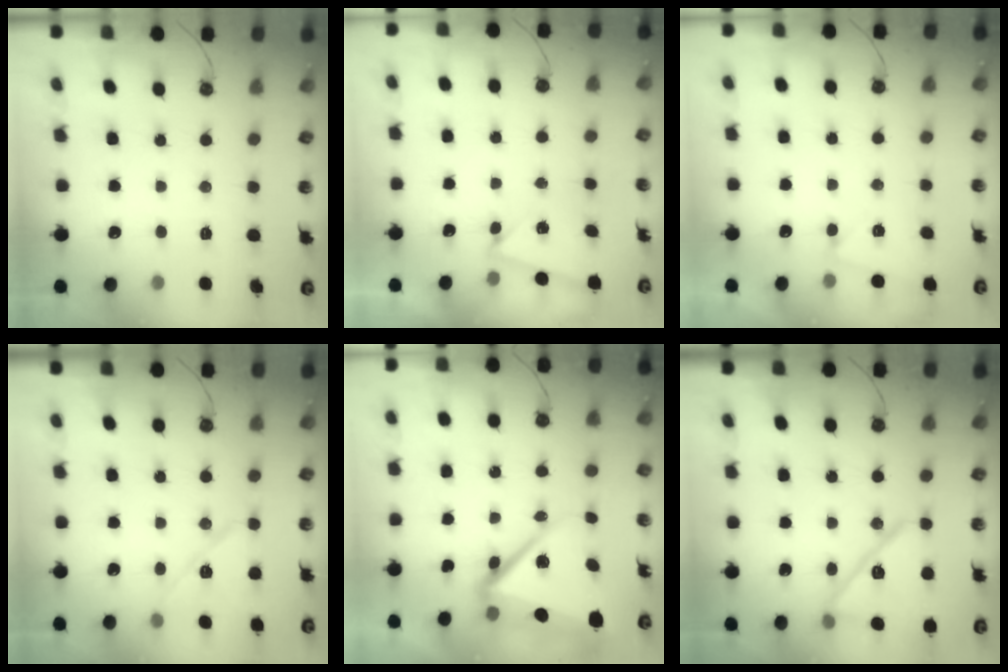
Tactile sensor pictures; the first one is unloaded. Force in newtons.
{"total": 3.0, "press": 2.3, "slide": 2.0}
{"total": 2.6, "press": 1.5, "slide": 2.1}
{"total": 10.8, "press": 10.7, "slide": 0.9}
{"total": 10.8, "press": 10.7, "slide": 1.4}
{"total": 17.0, "press": 13.9, "slide": 9.9}